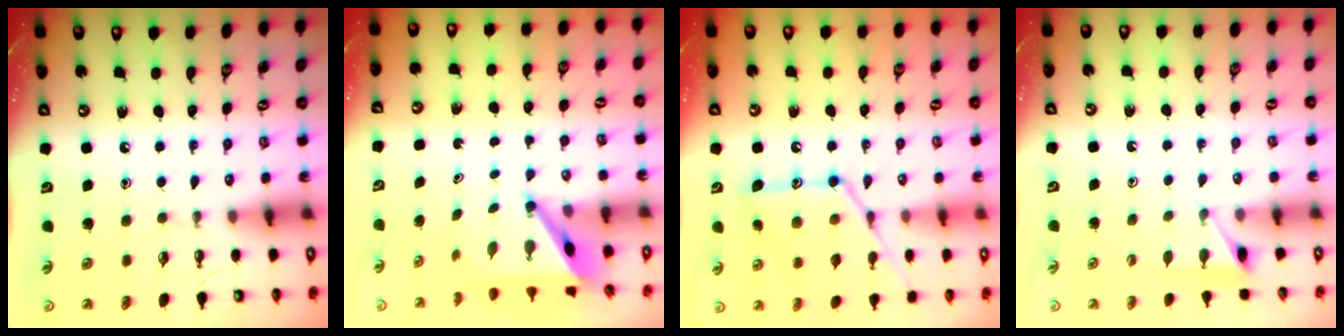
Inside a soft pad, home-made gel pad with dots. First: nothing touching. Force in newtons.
{"total": 5.5, "press": 5.5, "slide": 0.6}
{"total": 16.2, "press": 16.1, "slide": 1.4}
{"total": 3.7, "press": 3.7, "slide": 0.3}